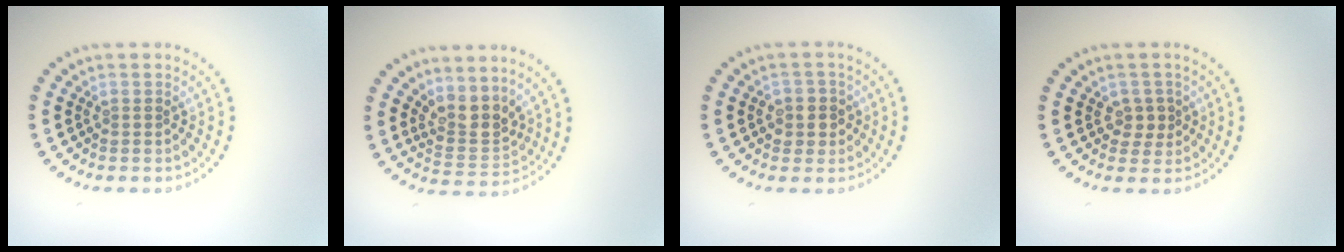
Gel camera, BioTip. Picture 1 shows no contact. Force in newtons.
{"total": 3.2, "press": 2.5, "slide": 1.9}
{"total": 2.2, "press": 2.1, "slide": 0.7}
{"total": 1.7, "press": 1.6, "slide": 0.6}